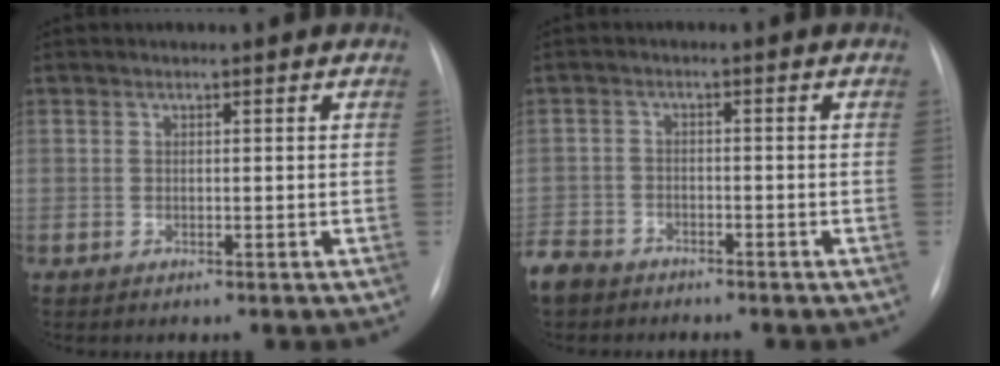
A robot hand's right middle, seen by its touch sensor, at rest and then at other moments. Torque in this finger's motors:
{"motor_torque": [0.39, -0.36, 0.14, 0.05]}